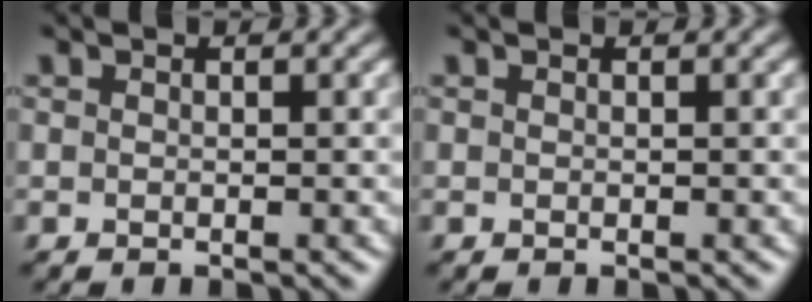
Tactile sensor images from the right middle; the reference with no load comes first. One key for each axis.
{"total": 0.0}